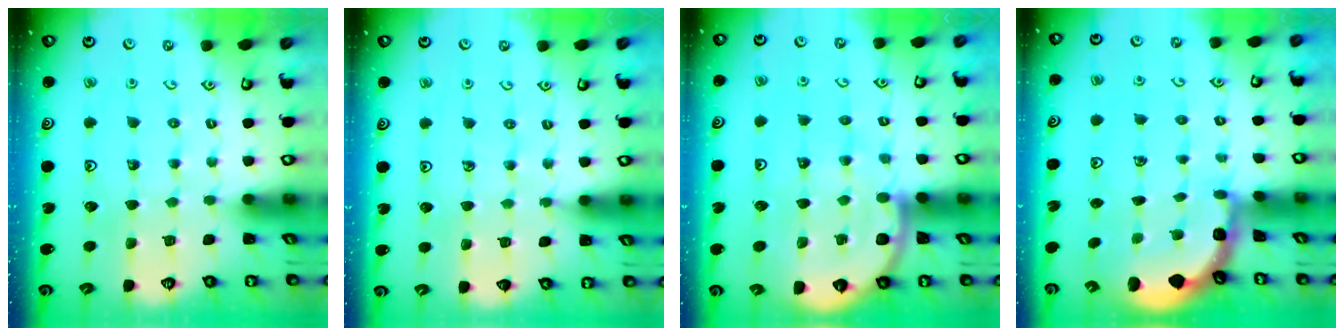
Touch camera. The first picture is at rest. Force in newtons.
{"total": 4.0, "press": 3.9, "slide": 0.9}
{"total": 7.3, "press": 7.2, "slide": 1.1}
{"total": 2.1, "press": 2.1, "slide": 0.4}